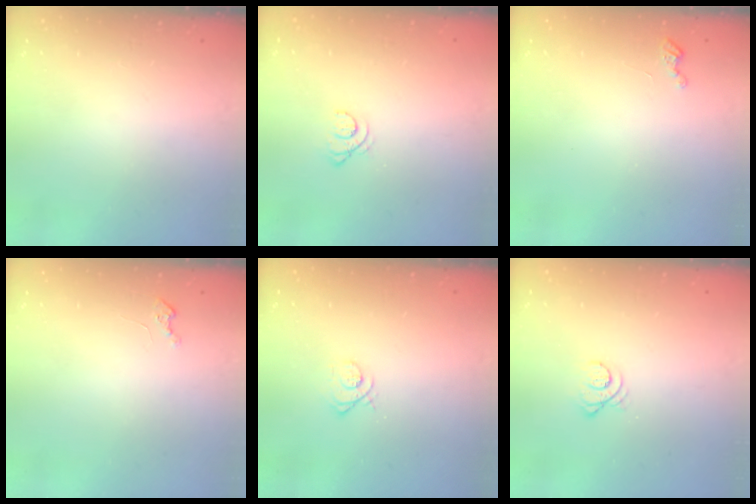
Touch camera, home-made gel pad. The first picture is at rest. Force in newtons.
{"total": 2.0, "press": 2.0, "slide": 0.2}
{"total": 2.7, "press": 2.7, "slide": 0.4}
{"total": 1.9, "press": 1.9, "slide": 0.3}
{"total": 3.7, "press": 3.7, "slide": 0.1}
{"total": 3.4, "press": 3.3, "slide": 0.5}